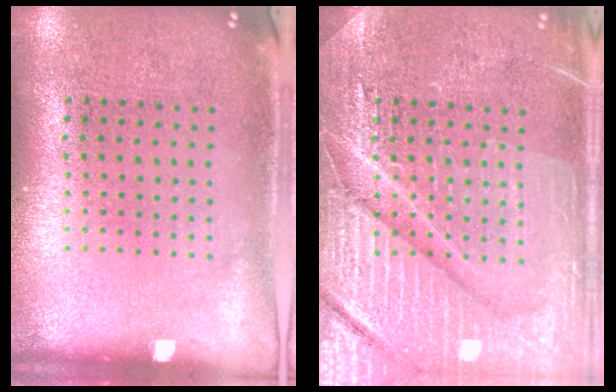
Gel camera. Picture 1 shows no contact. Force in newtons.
{"total": 7.4, "press": 7.3, "slide": 1.1}